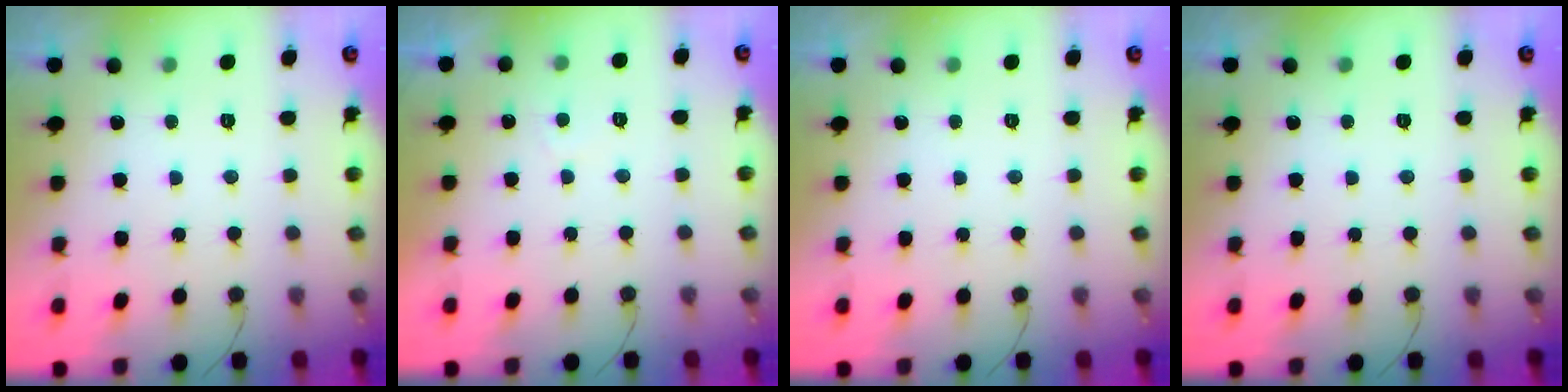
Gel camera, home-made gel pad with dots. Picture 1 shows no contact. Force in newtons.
{"total": 2.0, "press": 2.0, "slide": 0.6}
{"total": 0.0}
{"total": 0.0}